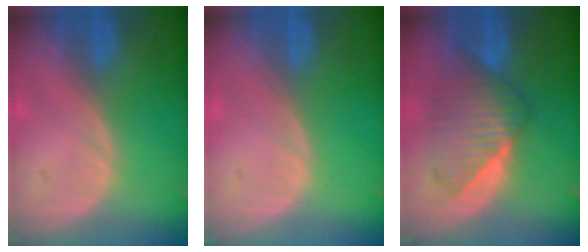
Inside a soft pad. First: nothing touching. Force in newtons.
{"total": 0.0}
{"total": 7.6, "press": 7.5, "slide": 0.7}